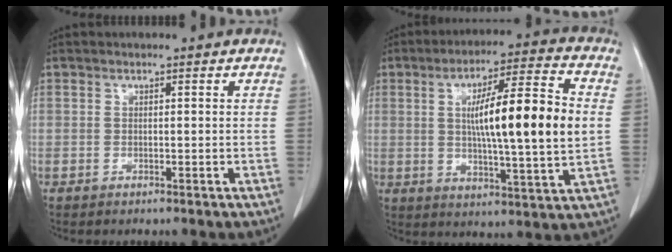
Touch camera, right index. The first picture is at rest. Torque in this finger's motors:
{"motor_torque": [1.52, 0.62, 0.42, 0.21]}